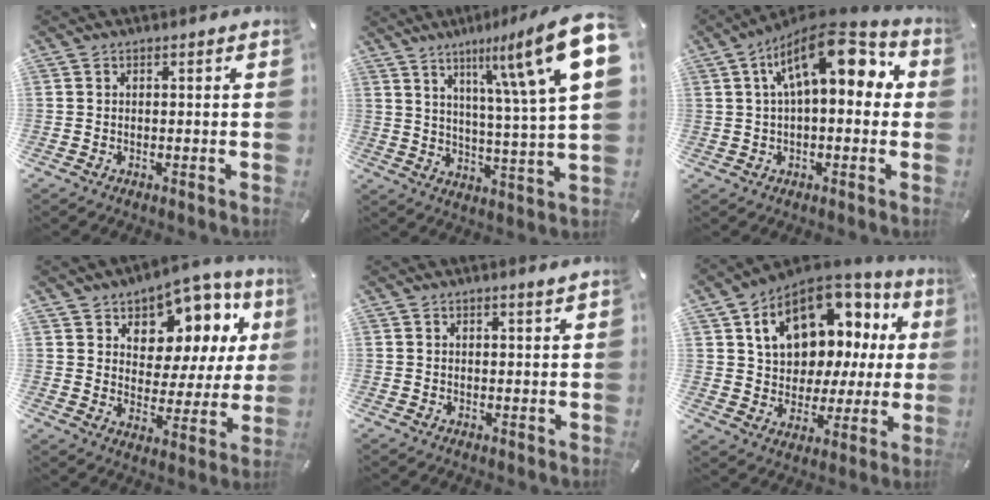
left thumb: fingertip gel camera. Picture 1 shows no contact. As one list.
[{"total": 19.2, "force": [9.3, 3.4, 16.4], "torque": [-0.241, -0.050, 0.130]}, {"total": 16.2, "force": [5.3, 7.4, 13.3], "torque": [-0.207, -0.017, 0.088]}, {"total": 10.3, "force": [6.3, 7.5, 3.3], "torque": [-0.051, -0.062, 0.114]}, {"total": 1.2, "force": [1.0, 0.1, 0.7], "torque": [-0.013, -0.001, 0.018]}, {"total": 16.6, "force": [7.7, 11.5, 9.1], "torque": [-0.149, -0.042, 0.141]}]